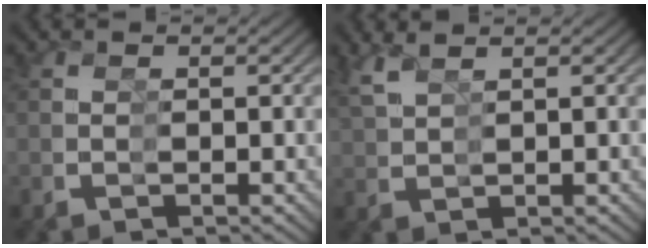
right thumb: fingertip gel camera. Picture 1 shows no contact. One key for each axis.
{"total": 2.5, "fx": 2.2, "fy": -0.9, "fz": -0.9, "tx": 0.013, "ty": 0.017, "tz": 0.040}